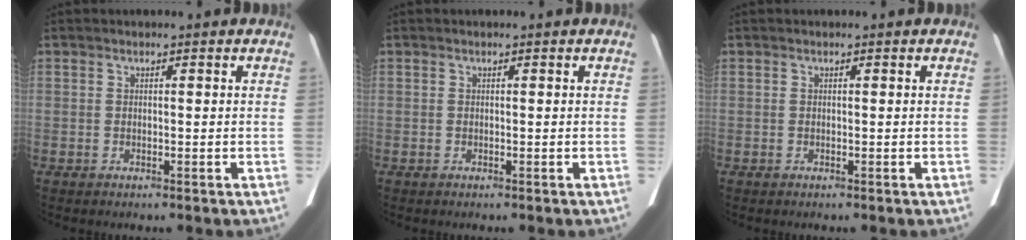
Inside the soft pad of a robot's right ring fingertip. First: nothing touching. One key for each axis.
{"total": 0.0}
{"total": 0.0}